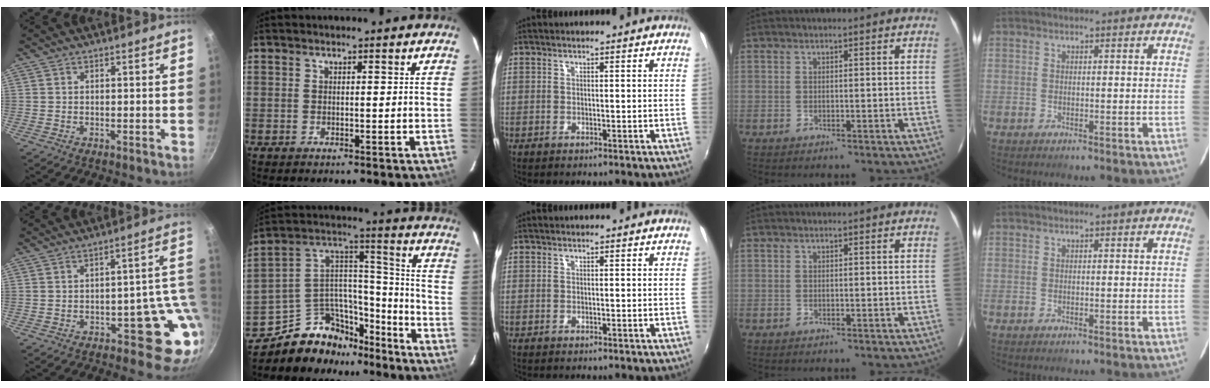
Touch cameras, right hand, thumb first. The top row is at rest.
{"thumb": {"total": 11.1, "force": [-1.7, 6.2, 9.1], "torque": [-0.039, 0.022, -0.016]}, "index": {"total": 15.4, "force": [-12.2, 8.5, 4.1], "torque": [-0.084, 0.081, -0.195]}}